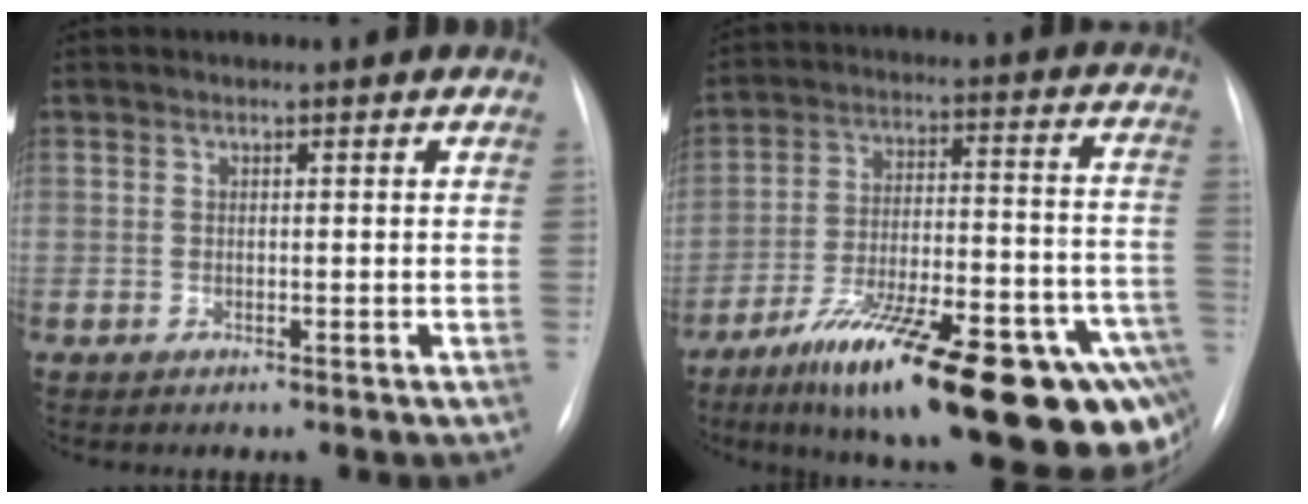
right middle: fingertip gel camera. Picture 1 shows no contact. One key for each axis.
{"total": 30.8, "fx": -19.8, "fy": 6.8, "fz": 22.6, "tx": -0.229, "ty": 0.006, "tz": -0.289}